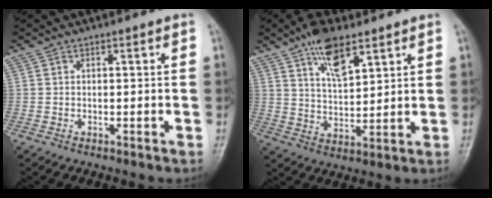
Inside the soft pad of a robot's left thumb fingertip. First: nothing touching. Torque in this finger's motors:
{"motor_torque": [1.43, 0.72, 0.82, -0.94, 0.04]}